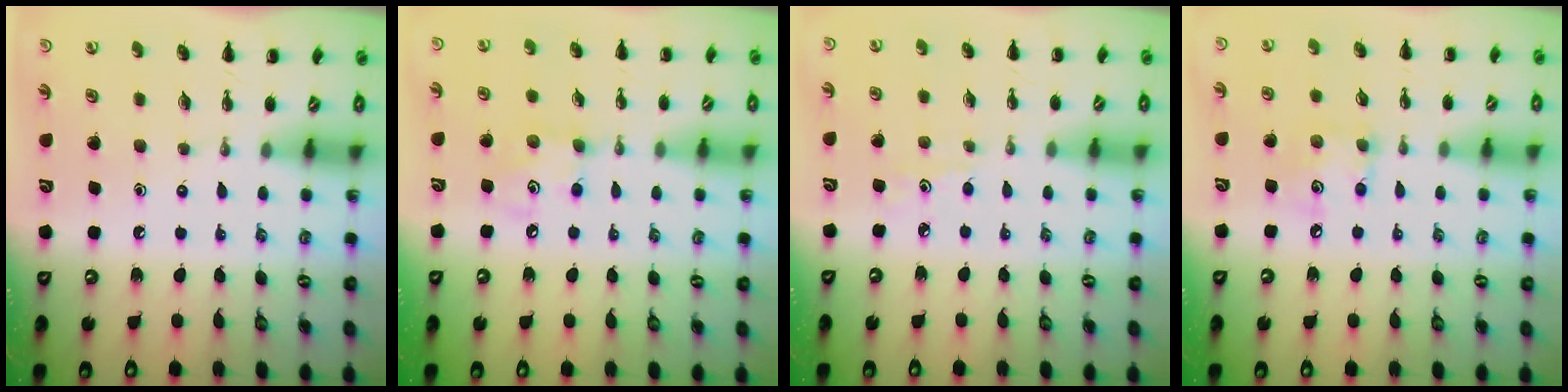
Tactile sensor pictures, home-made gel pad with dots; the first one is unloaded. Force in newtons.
{"total": 4.3, "press": 4.2, "slide": 0.5}
{"total": 2.6, "press": 2.3, "slide": 1.1}
{"total": 6.3, "press": 6.2, "slide": 0.9}